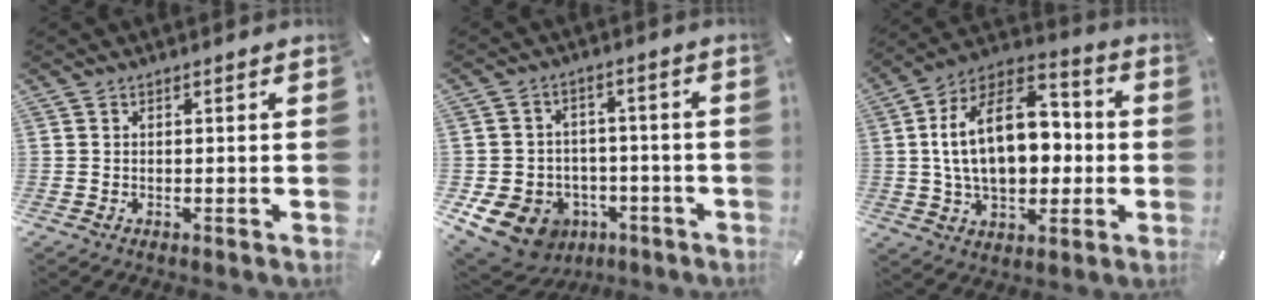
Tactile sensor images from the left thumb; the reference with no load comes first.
{"total": 11.7, "force": [-5.4, 9.4, 4.5], "torque": [-0.103, 0.029, -0.091]}
{"total": 21.6, "force": [1.0, 14.1, 16.4], "torque": [-0.294, 0.007, 0.014]}